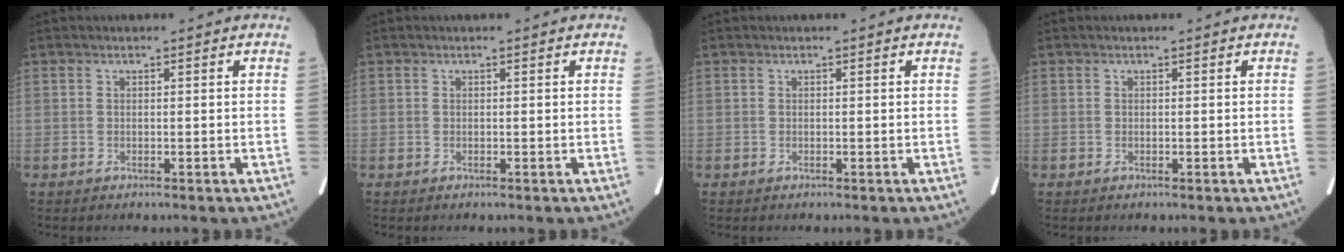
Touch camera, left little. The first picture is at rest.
{"total": 0.0}
{"total": 0.0}
{"total": 0.0}